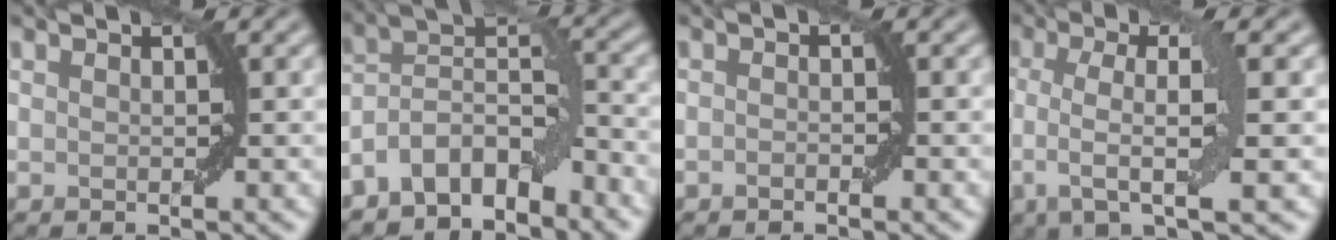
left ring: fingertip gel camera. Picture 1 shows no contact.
{"total": 7.5, "force": [-5.1, 3.5, 4.1], "torque": [-0.056, 0.010, -0.105]}
{"total": 0.7, "force": [-0.4, 0.2, 0.5], "torque": [-0.008, 0.003, -0.007]}
{"total": 5.9, "force": [-0.2, 1.3, 5.8], "torque": [-0.102, 0.004, -0.006]}